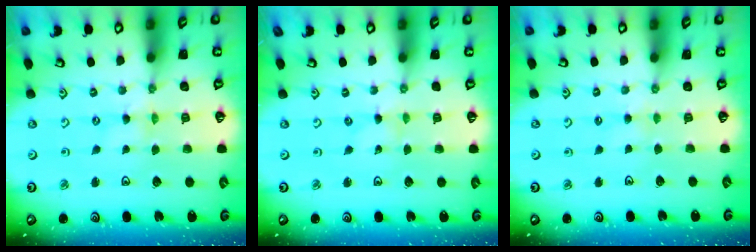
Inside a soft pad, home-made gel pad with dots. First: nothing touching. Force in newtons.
{"total": 0.0}
{"total": 1.6, "press": 1.5, "slide": 0.4}